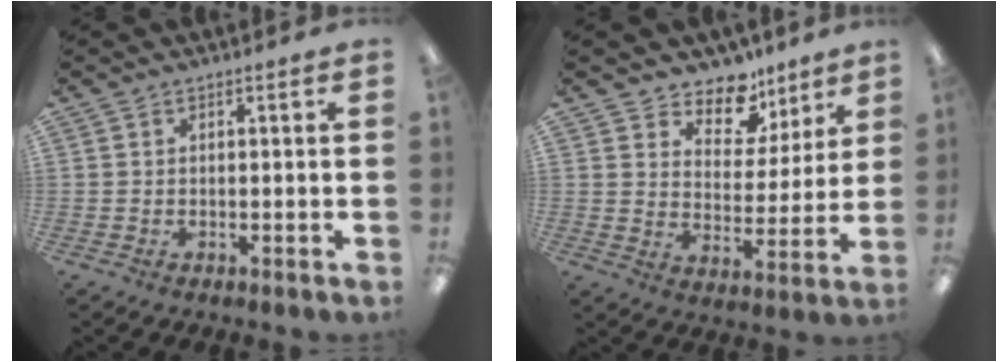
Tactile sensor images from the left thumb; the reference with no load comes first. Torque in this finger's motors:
{"motor_torque": [0.12, 0.12, -0.27, -0.20, 0.07]}